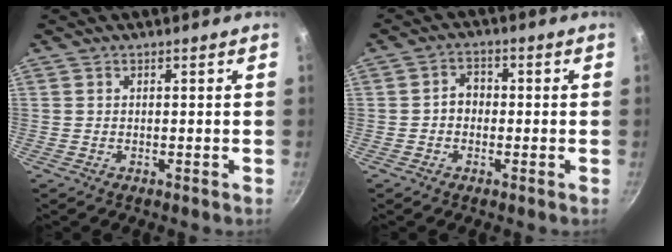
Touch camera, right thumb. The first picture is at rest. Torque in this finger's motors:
{"motor_torque": [0.33, -0.47, -0.11, 0.13, 0.02]}